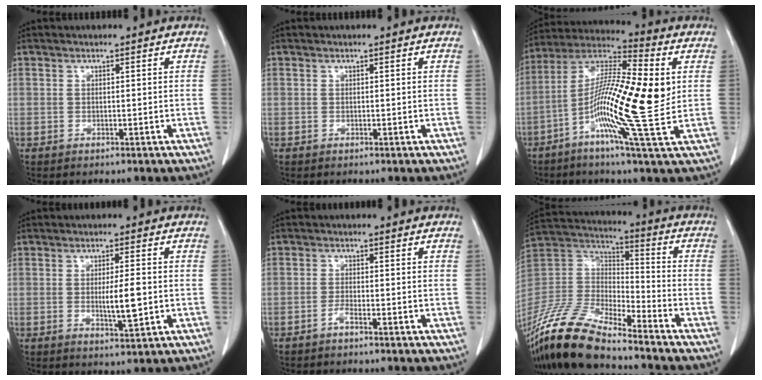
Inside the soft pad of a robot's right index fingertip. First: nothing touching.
{"total": 0.0}
{"total": 17.5, "force": [-1.0, 1.4, 17.5], "torque": [-0.326, 0.006, -0.030]}
{"total": 4.9, "force": [-0.5, 0.5, 4.9], "torque": [-0.083, -0.007, -0.004]}
{"total": 1.4, "force": [-1.2, -0.1, 0.8], "torque": [-0.017, 0.002, -0.023]}
{"total": 18.2, "force": [-15.1, 4.3, 9.1], "torque": [-0.195, -0.005, -0.294]}